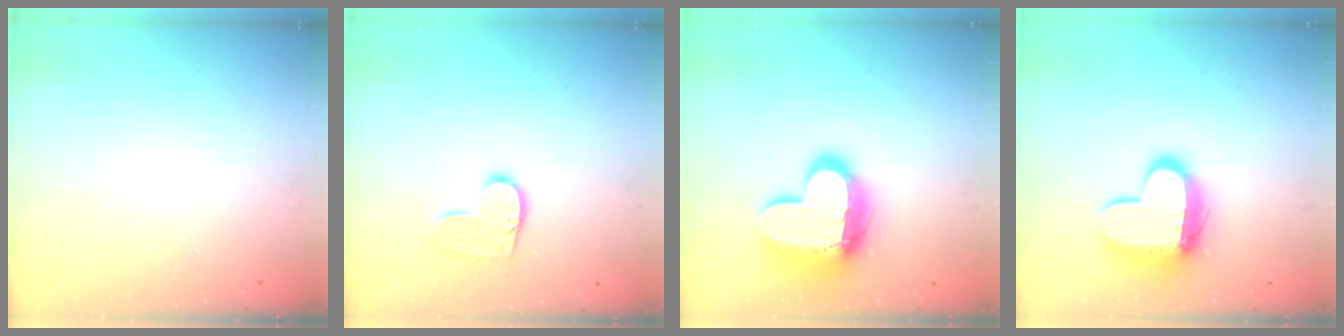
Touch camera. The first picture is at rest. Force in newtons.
{"total": 9.0, "press": 9.0, "slide": 0.5}
{"total": 17.4, "press": 17.3, "slide": 1.3}
{"total": 12.7, "press": 12.7, "slide": 0.9}